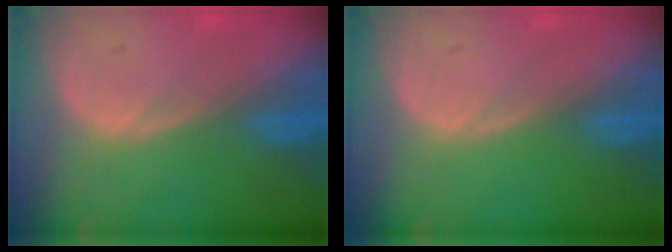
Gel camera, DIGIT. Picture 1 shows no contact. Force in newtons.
{"total": 0.0}